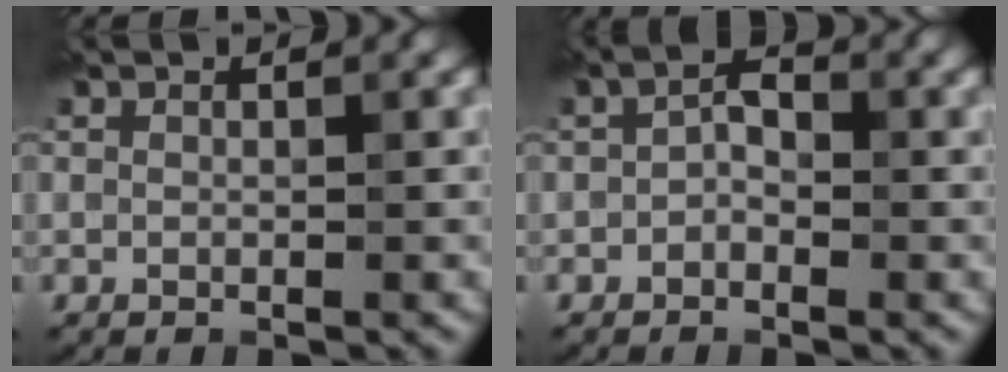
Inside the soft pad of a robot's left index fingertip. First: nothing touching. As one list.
[{"total": 1.8, "force": [-0.7, 1.1, 1.3], "torque": [-0.021, 0.013, -0.016]}]